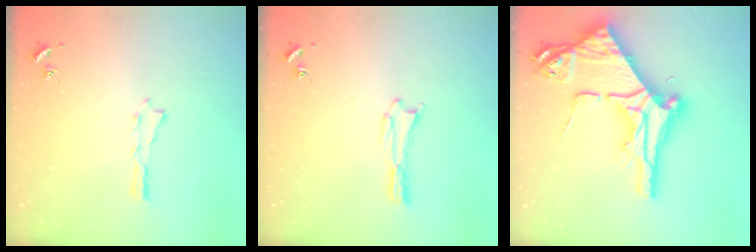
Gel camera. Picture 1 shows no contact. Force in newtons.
{"total": 0.7, "press": 0.7, "slide": 0.1}
{"total": 13.6, "press": 13.5, "slide": 1.1}